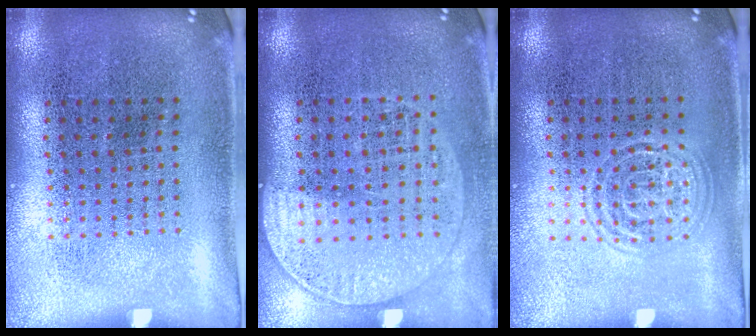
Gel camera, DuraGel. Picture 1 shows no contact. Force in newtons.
{"total": 1.3, "press": 1.2, "slide": 0.5}
{"total": 1.4, "press": 1.3, "slide": 0.2}